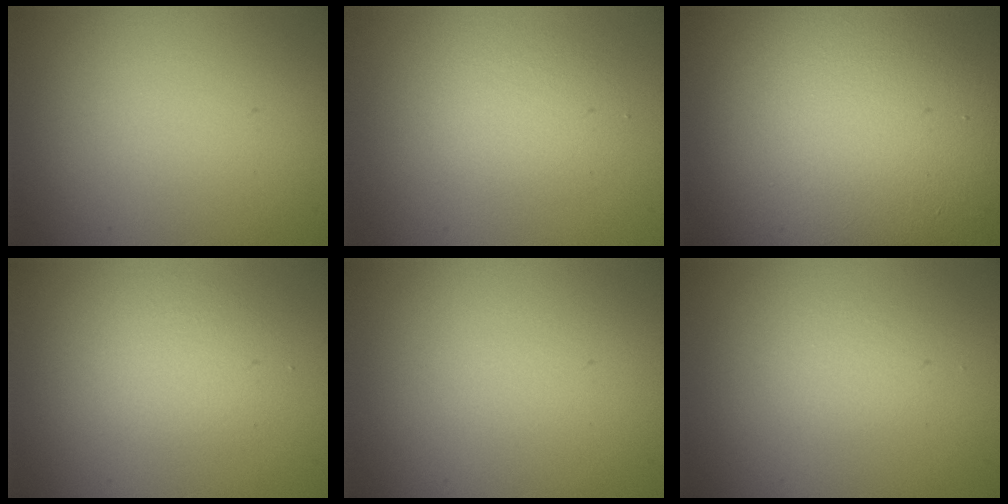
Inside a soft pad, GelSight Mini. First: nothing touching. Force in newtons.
{"total": 2.2, "press": 2.2, "slide": 0.1}
{"total": 20.1, "press": 20.0, "slide": 1.2}
{"total": 2.2, "press": 2.2, "slide": 0.1}
{"total": 0.0}
{"total": 1.1, "press": 1.1, "slide": 0.0}